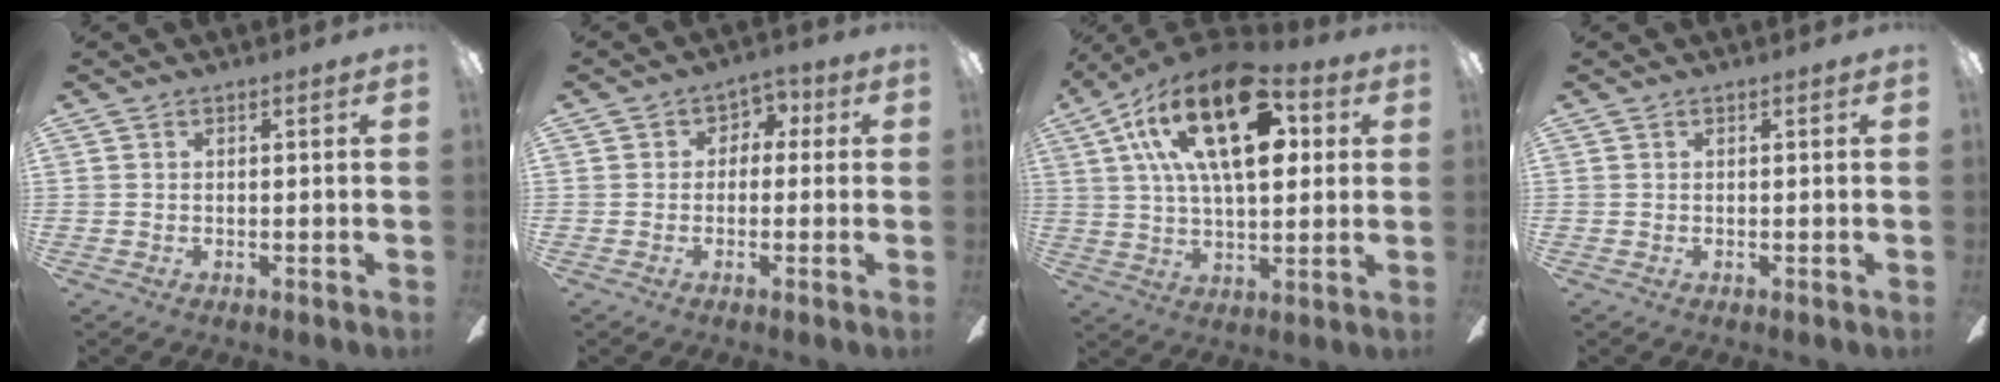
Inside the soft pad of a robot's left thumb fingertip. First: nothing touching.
{"total": 3.9, "force": [-1.1, 3.5, 1.4], "torque": [-0.020, 0.020, -0.022]}
{"total": 24.2, "force": [9.8, 11.1, 19.2], "torque": [-0.344, -0.021, 0.152]}
{"total": 0.0}